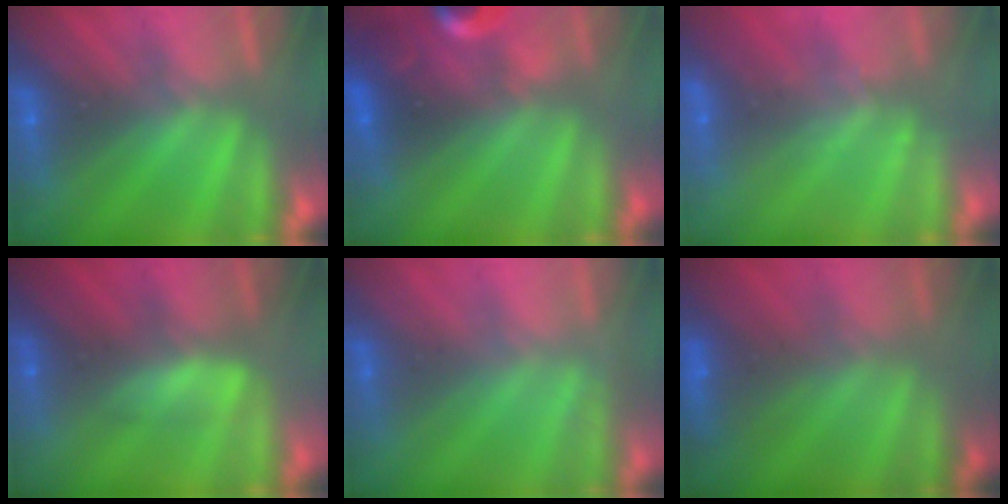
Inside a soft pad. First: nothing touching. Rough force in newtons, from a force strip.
{"total": 6.9}
{"total": 2.2}
{"total": 2.5}
{"total": 2.4}
{"total": 3.0}